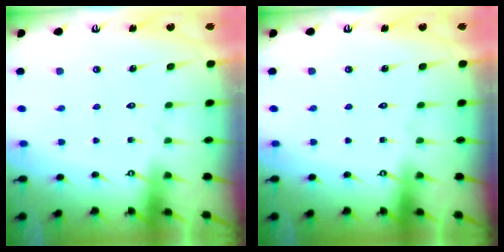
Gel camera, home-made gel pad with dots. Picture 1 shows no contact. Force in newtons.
{"total": 0.0}